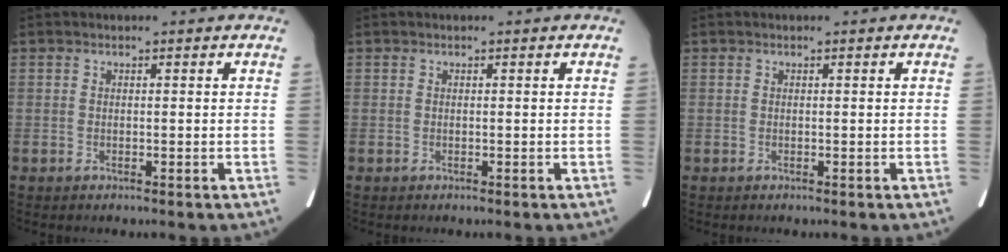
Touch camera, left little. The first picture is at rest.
{"total": 0.0}
{"total": 0.0}